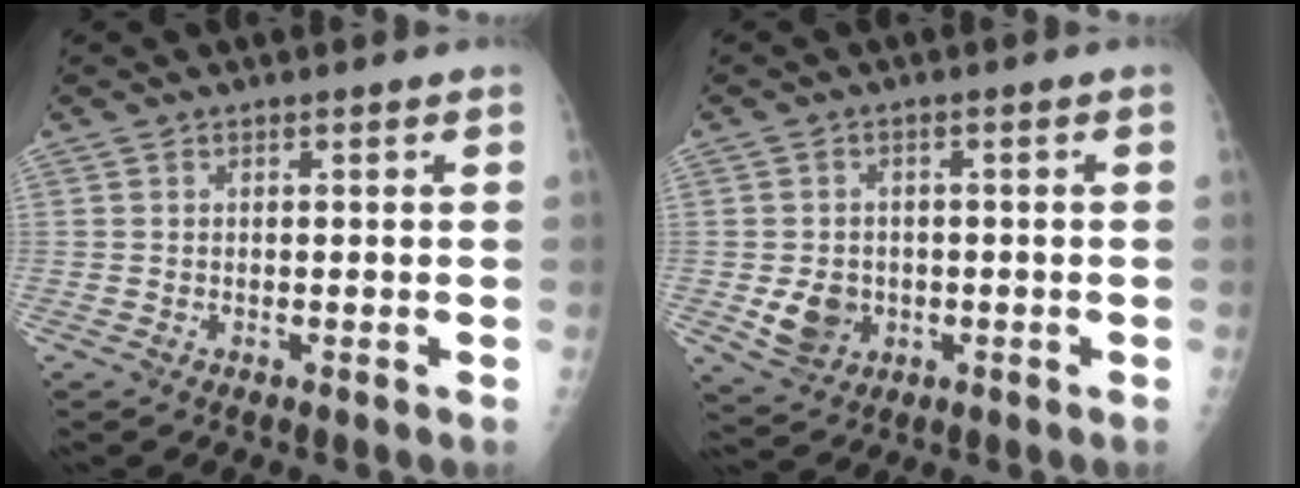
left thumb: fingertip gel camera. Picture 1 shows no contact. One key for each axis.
{"total": 6.2, "fx": -1.3, "fy": 5.3, "fz": 3.0, "tx": -0.033, "ty": 0.004, "tz": -0.011}